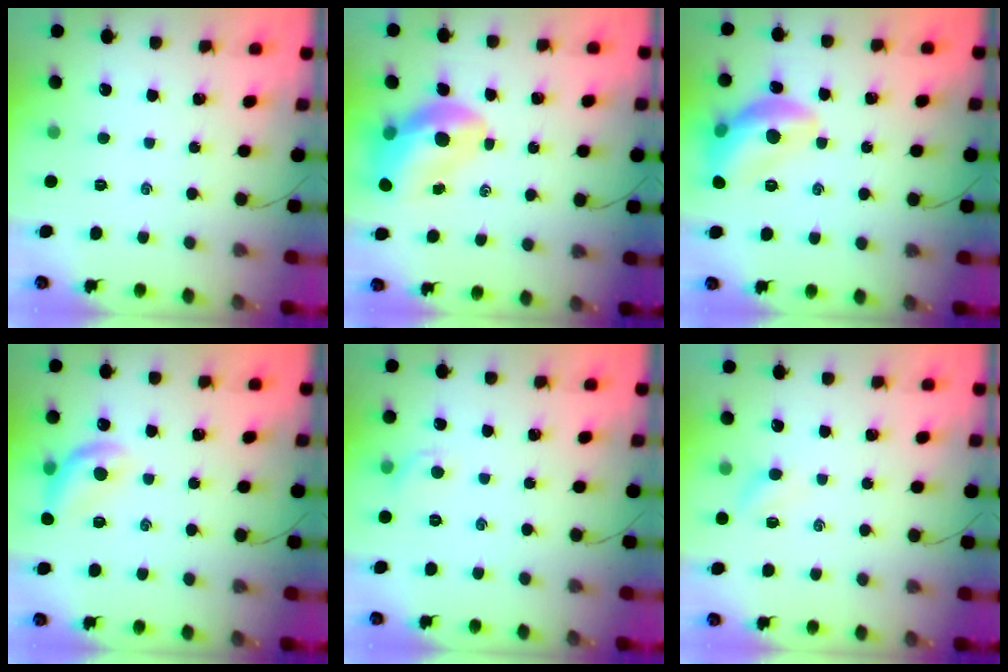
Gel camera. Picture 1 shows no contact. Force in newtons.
{"total": 12.9, "press": 12.4, "slide": 3.6}
{"total": 14.1, "press": 14.1, "slide": 1.3}
{"total": 12.2, "press": 12.0, "slide": 2.5}
{"total": 4.2, "press": 4.1, "slide": 1.1}
{"total": 2.3, "press": 2.2, "slide": 0.8}